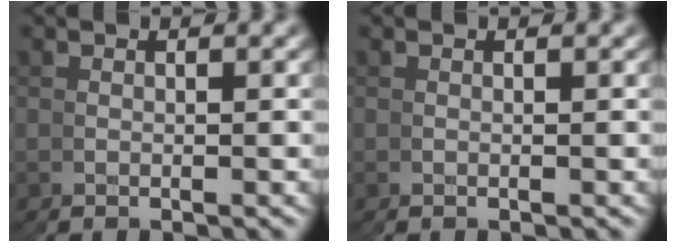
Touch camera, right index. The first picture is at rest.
{"total": 0.0}